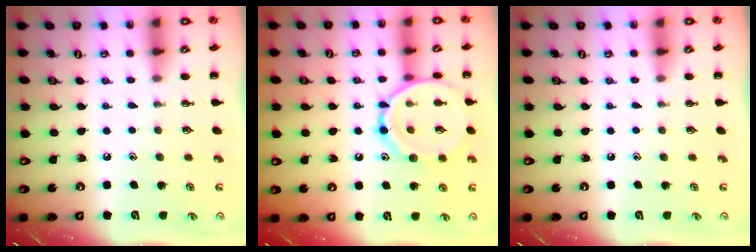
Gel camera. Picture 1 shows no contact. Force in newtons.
{"total": 14.3, "press": 14.2, "slide": 0.8}
{"total": 0.0}